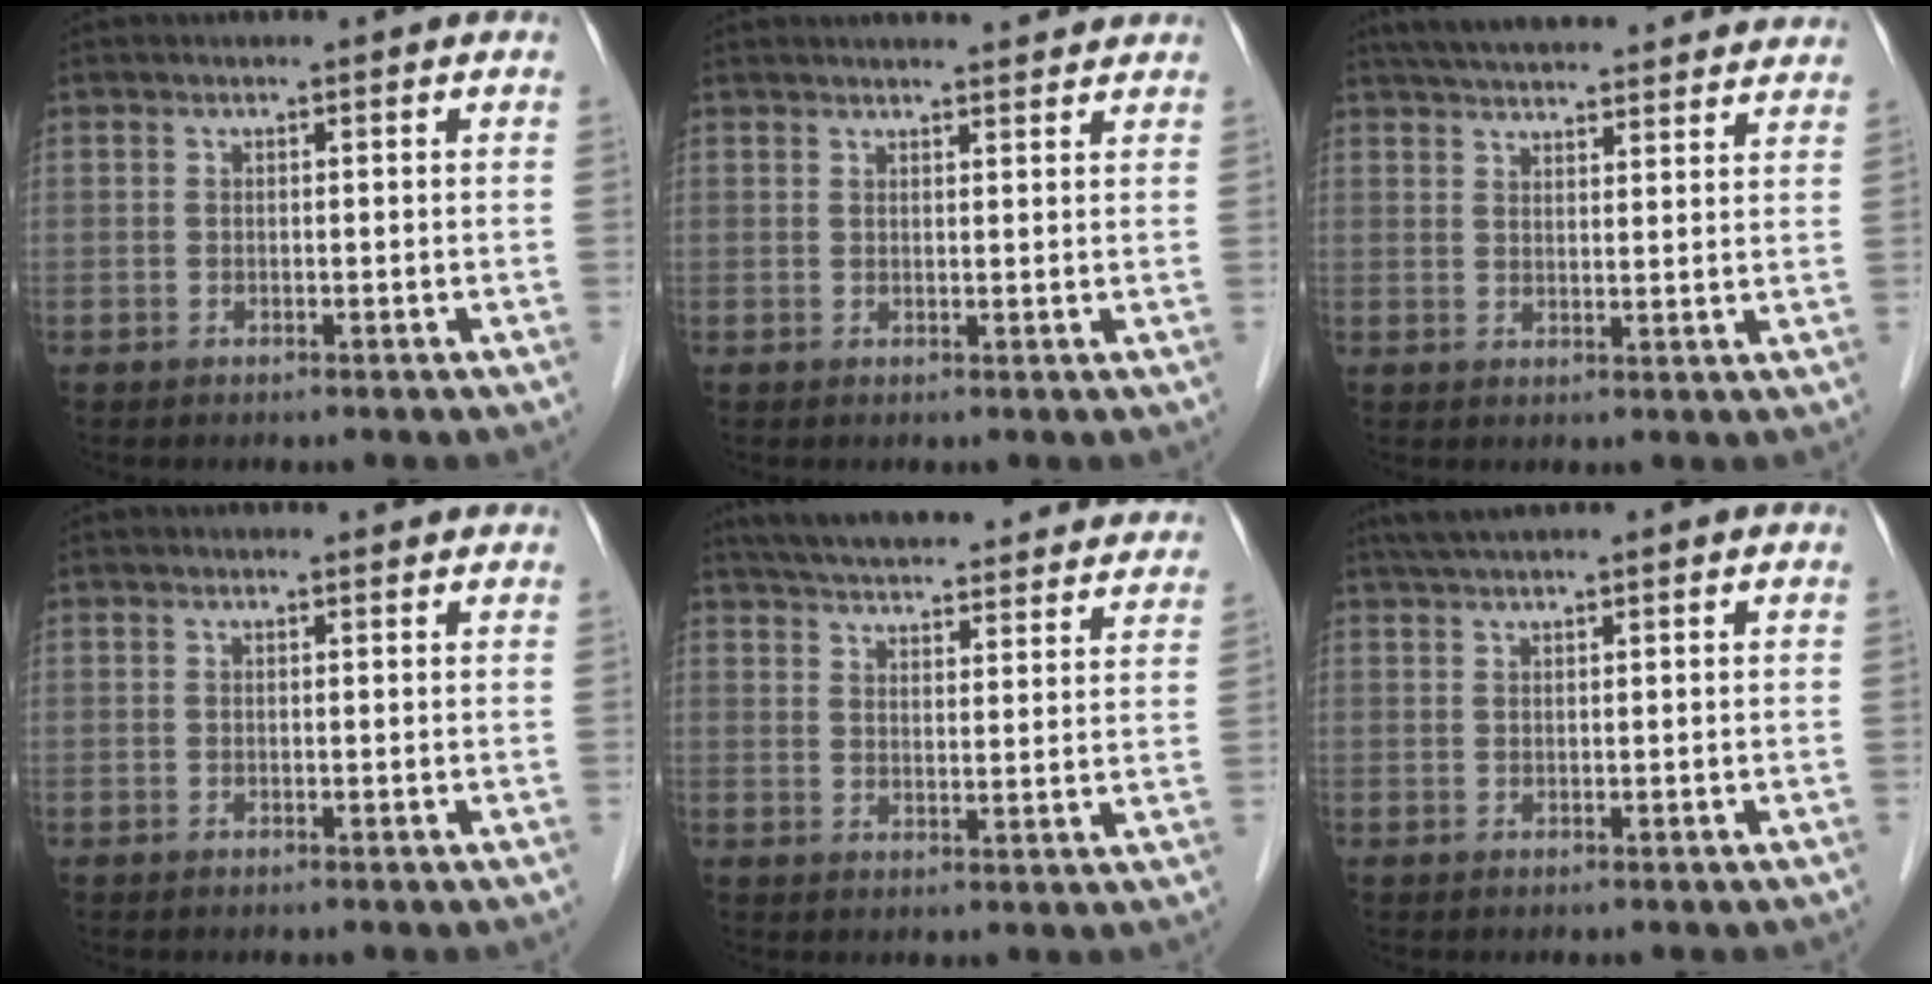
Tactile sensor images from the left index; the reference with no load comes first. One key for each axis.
{"total": 6.1, "fx": 5.8, "fy": 0.5, "fz": 1.9, "tx": -0.026, "ty": 0.011, "tz": 0.064}
{"total": 23.8, "fx": 21.9, "fy": 3.8, "fz": 8.5, "tx": -0.136, "ty": 0.016, "tz": 0.283}
{"total": 1.2, "fx": 1.1, "fy": 0.2, "fz": 0.2, "tx": -0.012, "ty": -0.002, "tz": 0.012}
{"total": 30.3, "fx": 28.0, "fy": 5.2, "fz": 10.4, "tx": -0.174, "ty": -0.023, "tz": 0.350}
{"total": 4.0, "fx": 3.4, "fy": -0.2, "fz": 2.2, "tx": -0.035, "ty": 0.029, "tz": 0.061}